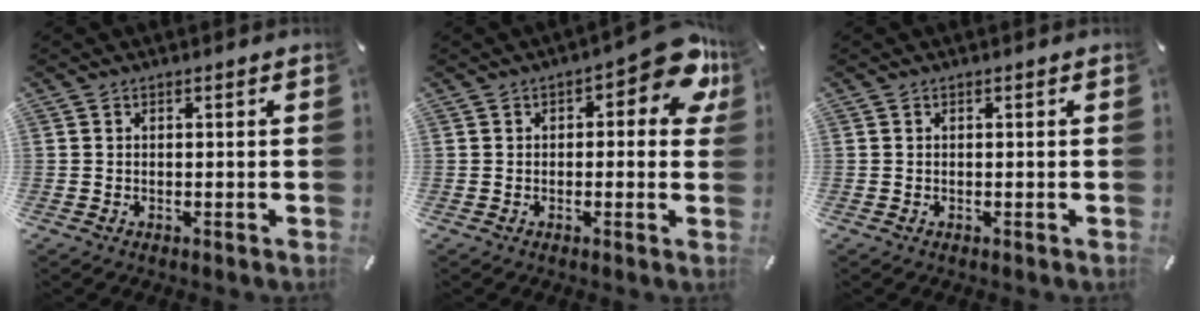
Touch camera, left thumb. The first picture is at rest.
{"total": 10.0, "force": [4.0, 4.3, 8.1], "torque": [-0.091, -0.023, 0.062]}
{"total": 0.0}